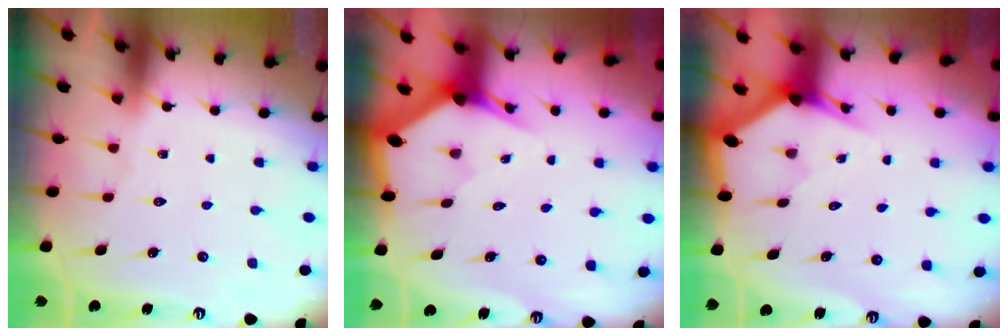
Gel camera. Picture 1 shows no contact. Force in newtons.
{"total": 3.3, "press": 3.3, "slide": 0.2}
{"total": 2.9, "press": 2.9, "slide": 0.1}